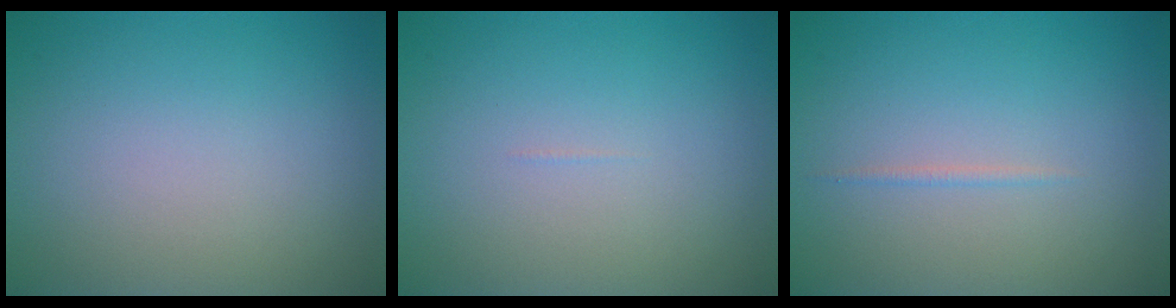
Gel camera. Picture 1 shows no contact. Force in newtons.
{"total": 0.0}
{"total": 0.5, "press": 0.5, "slide": 0.0}